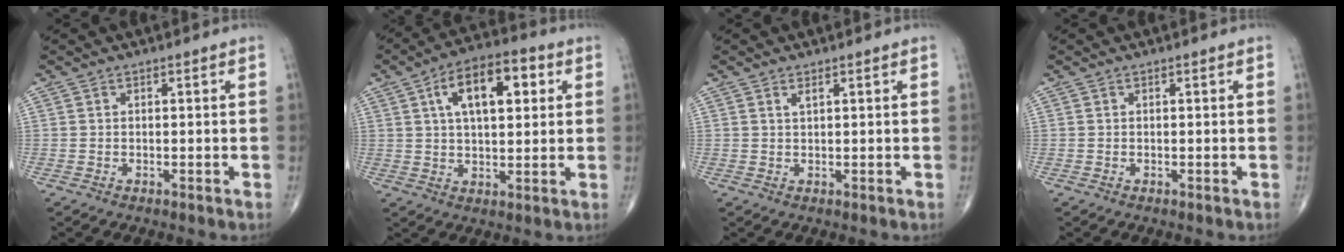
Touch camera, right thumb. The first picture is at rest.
{"total": 13.2, "force": [4.1, 6.5, 10.8], "torque": [-0.156, 0.010, 0.062]}
{"total": 1.0, "force": [0.7, 0.3, 0.7], "torque": [-0.012, -0.001, 0.013]}
{"total": 0.0}